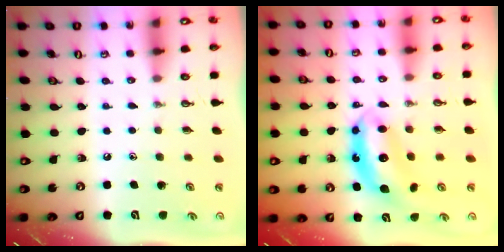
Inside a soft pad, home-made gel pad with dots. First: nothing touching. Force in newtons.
{"total": 7.7, "press": 7.7, "slide": 0.3}